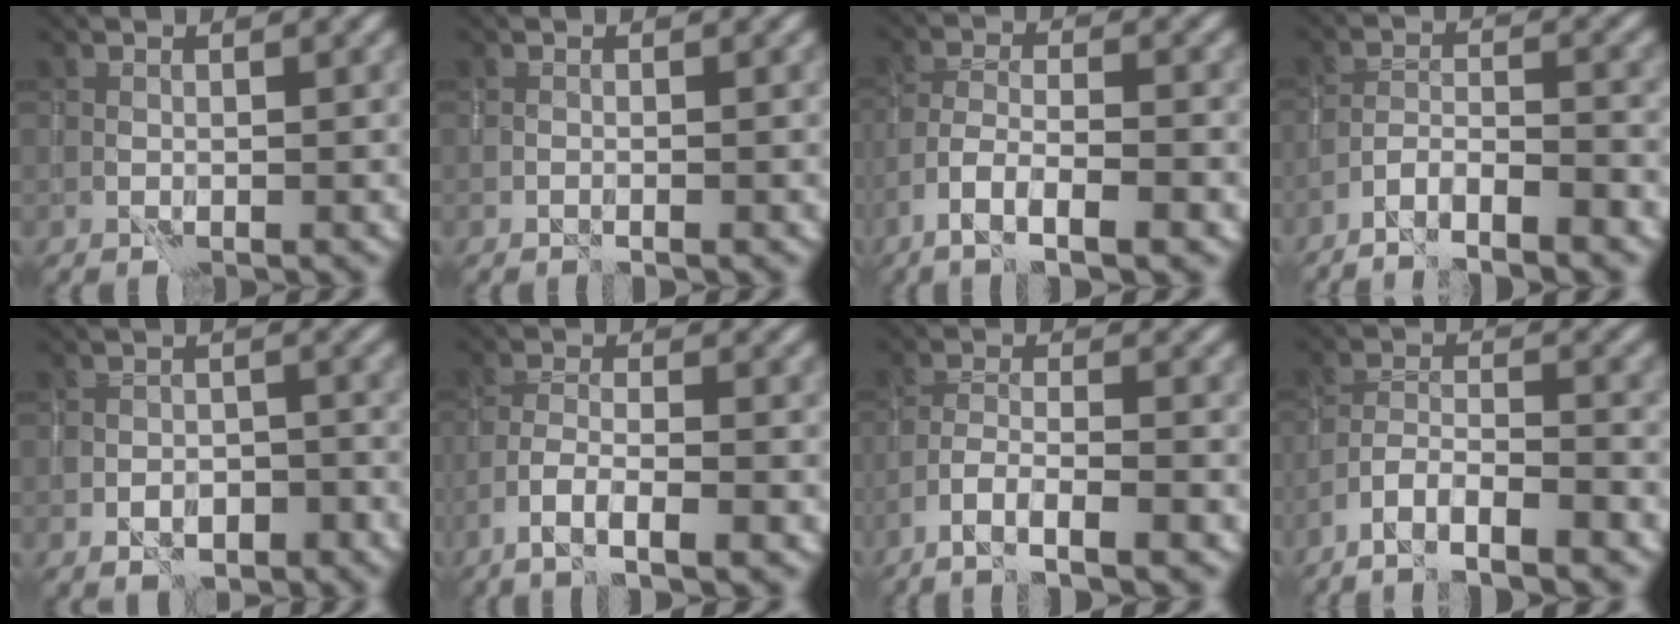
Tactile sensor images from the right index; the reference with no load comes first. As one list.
[{"total": 0.0}, {"total": 5.7, "force": [-3.5, 1.4, 4.2], "torque": [-0.078, 0.003, -0.064]}, {"total": 4.9, "force": [-3.9, 0.6, 2.9], "torque": [-0.050, 0.005, -0.070]}, {"total": 3.0, "force": [-1.6, 1.6, 2.0], "torque": [-0.025, 0.002, -0.023]}, {"total": 4.4, "force": [-2.6, 0.8, 3.4], "torque": [-0.066, 0.002, -0.048]}, {"total": 4.5, "force": [-3.1, 0.6, 3.1], "torque": [-0.058, 0.003, -0.057]}, {"total": 5.1, "force": [-3.9, 0.8, 3.1], "torque": [-0.055, 0.004, -0.073]}]